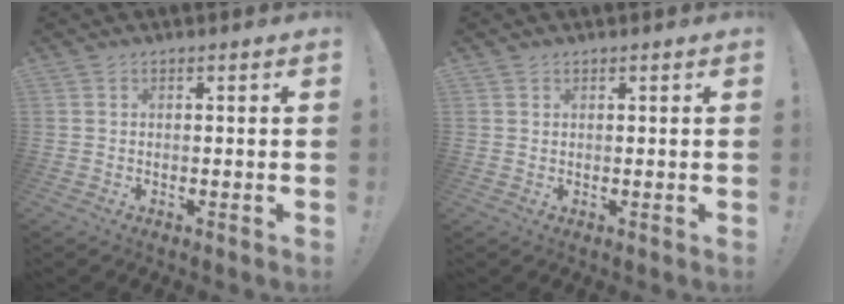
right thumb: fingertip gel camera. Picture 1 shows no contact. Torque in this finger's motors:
{"motor_torque": [-0.26, -0.23, -0.35, 0.16, 0.11]}